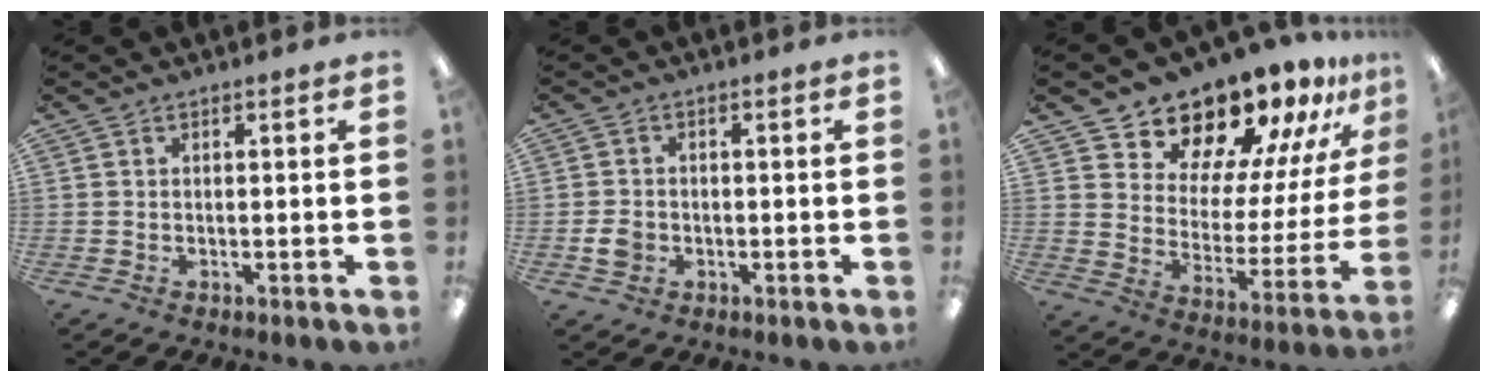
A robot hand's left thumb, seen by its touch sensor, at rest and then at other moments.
{"total": 3.5, "force": [-0.9, 3.0, 1.6], "torque": [-0.032, 0.004, -0.018]}
{"total": 15.6, "force": [14.6, 4.9, 2.5], "torque": [-0.046, -0.138, 0.250]}